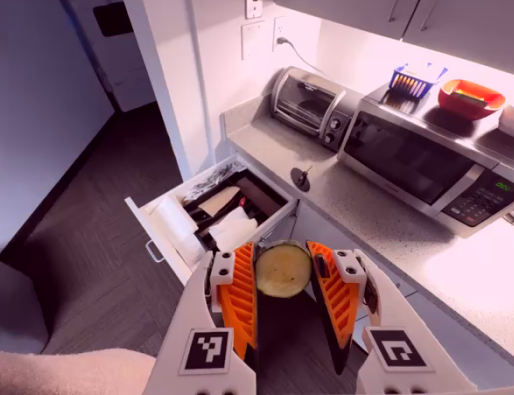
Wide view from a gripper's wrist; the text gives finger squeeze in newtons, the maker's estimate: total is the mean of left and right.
{"total": 11.0, "left": 11.6, "right": 10.5}